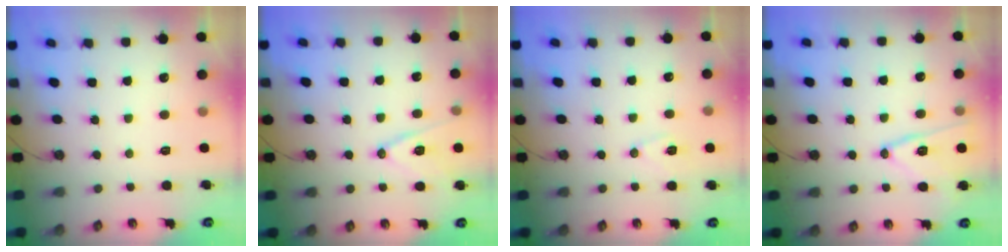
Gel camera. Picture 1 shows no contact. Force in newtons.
{"total": 12.4, "press": 11.9, "slide": 3.3}
{"total": 6.8, "press": 6.6, "slide": 1.7}
{"total": 13.3, "press": 13.3, "slide": 0.4}